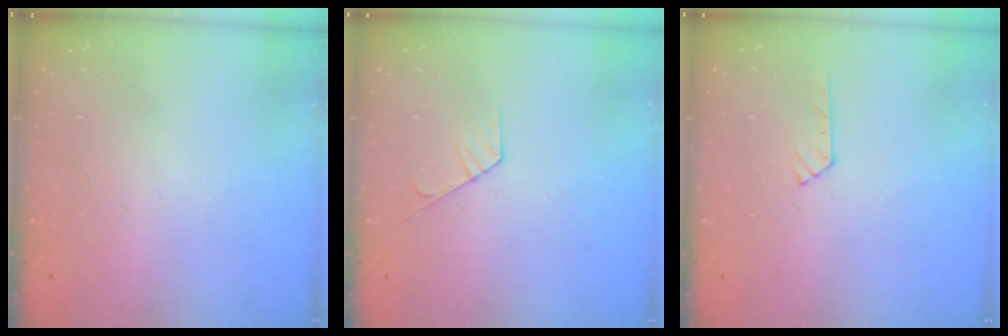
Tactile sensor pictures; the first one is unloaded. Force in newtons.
{"total": 5.9, "press": 5.9, "slide": 0.7}
{"total": 5.2, "press": 5.1, "slide": 0.6}